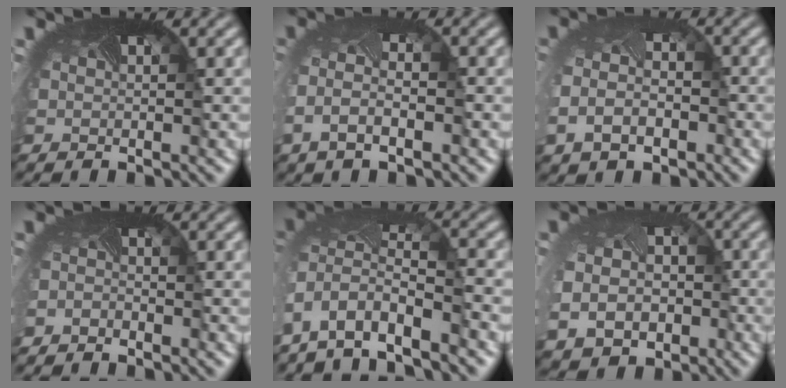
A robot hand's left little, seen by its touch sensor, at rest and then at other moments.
{"total": 3.0, "force": [-1.2, 1.4, 2.4], "torque": [-0.074, -0.006, -0.027]}
{"total": 4.4, "force": [-1.5, 3.2, 2.6], "torque": [-0.074, -0.026, -0.024]}
{"total": 1.2, "force": [-1.2, 0.2, -0.2], "torque": [-0.010, -0.014, -0.029]}
{"total": 6.9, "force": [-5.3, 2.8, 3.5], "torque": [-0.085, -0.020, -0.088]}
{"total": 8.6, "force": [-2.6, 7.1, 4.0], "torque": [-0.080, -0.049, -0.033]}